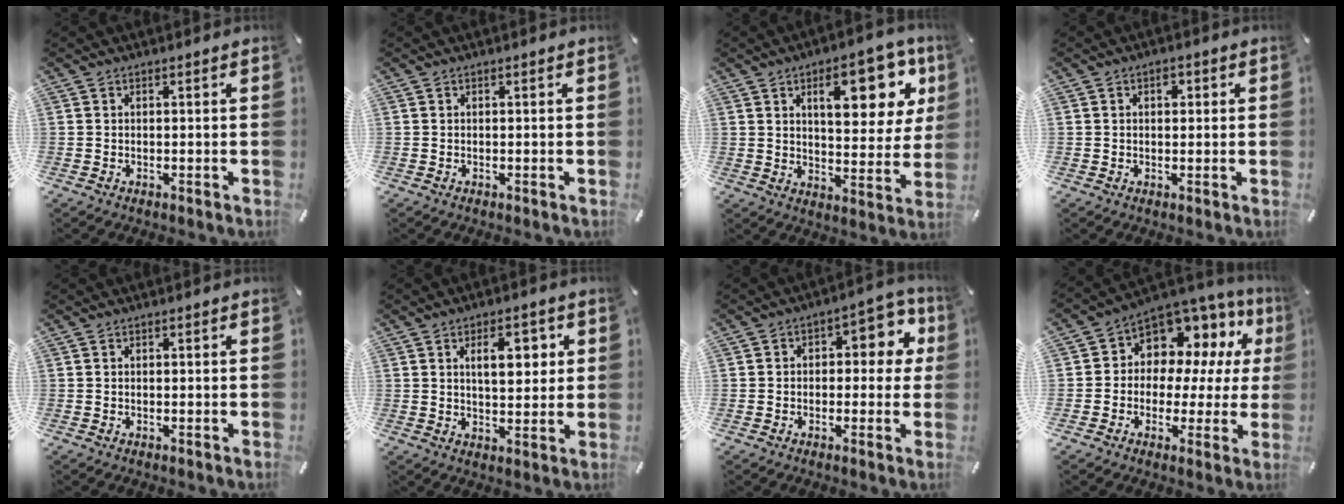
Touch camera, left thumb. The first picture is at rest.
{"total": 0.0}
{"total": 17.3, "force": [7.8, 7.9, 13.2], "torque": [-0.177, -0.022, 0.123]}
{"total": 2.2, "force": [0.4, 1.8, 1.3], "torque": [-0.003, -0.002, 0.000]}
{"total": 0.0}
{"total": 8.5, "force": [2.9, 4.5, 6.7], "torque": [-0.093, -0.006, 0.040]}
{"total": 8.3, "force": [1.4, 5.4, 6.1], "torque": [-0.072, -0.007, 0.016]}
{"total": 8.8, "force": [4.4, 7.0, 3.1], "torque": [-0.063, -0.048, 0.084]}